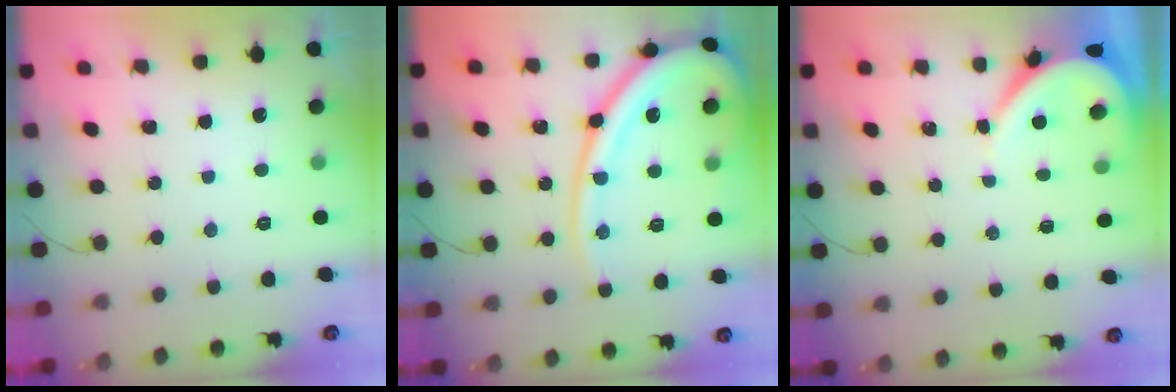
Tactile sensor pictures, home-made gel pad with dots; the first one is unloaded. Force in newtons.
{"total": 20.8, "press": 20.8, "slide": 1.8}
{"total": 3.7, "press": 3.7, "slide": 0.5}